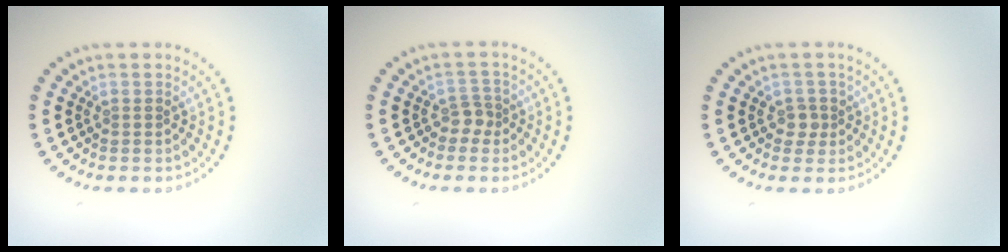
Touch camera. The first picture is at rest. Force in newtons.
{"total": 1.4, "press": 1.0, "slide": 0.9}
{"total": 1.5, "press": 1.2, "slide": 0.9}